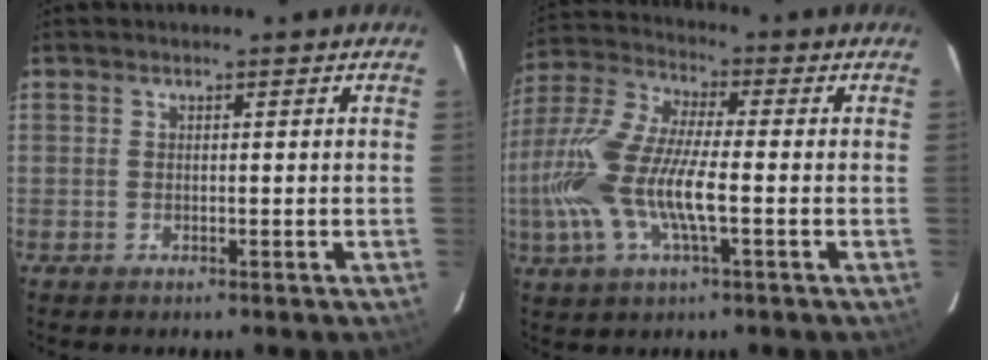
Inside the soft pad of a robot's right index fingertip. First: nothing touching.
{"total": 16.8, "force": [-3.1, 4.6, 15.8], "torque": [-0.330, -0.004, -0.066]}